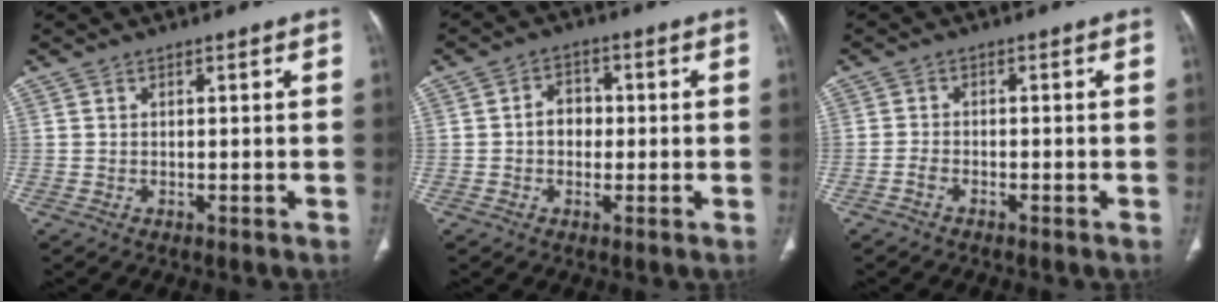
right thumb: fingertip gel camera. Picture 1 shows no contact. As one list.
[{"total": 4.5, "force": [-0.2, 3.7, 2.6], "torque": [-0.022, 0.014, -0.011]}, {"total": 1.5, "force": [-1.2, 0.7, 0.7], "torque": [-0.017, 0.010, -0.023]}]